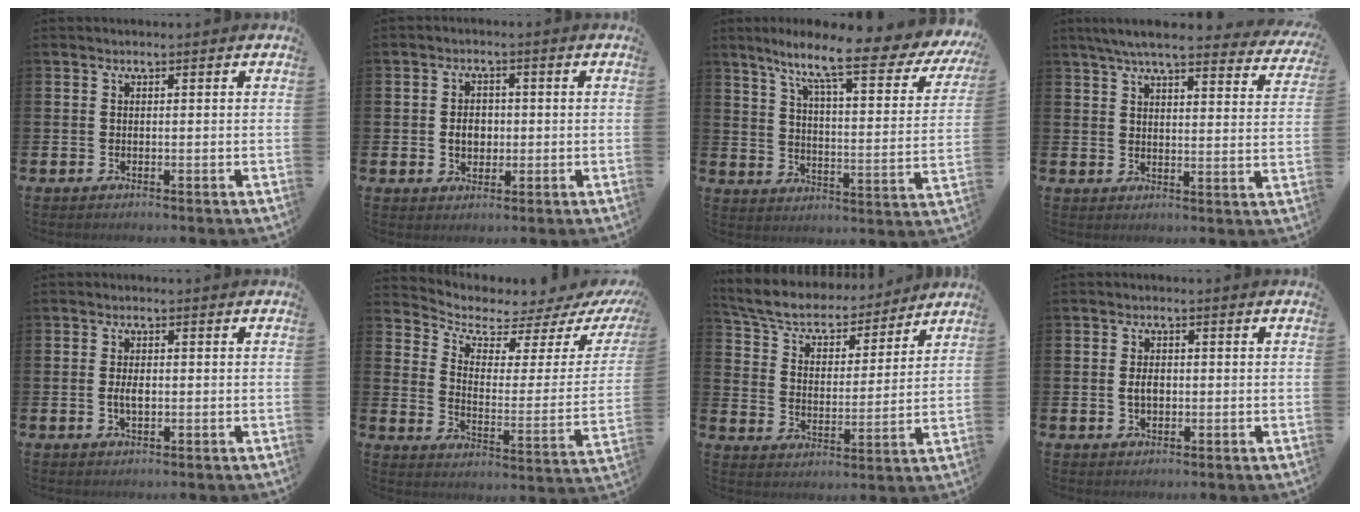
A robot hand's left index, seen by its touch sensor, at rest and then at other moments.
{"total": 3.2, "force": [-0.1, 2.5, 1.9], "torque": [-0.015, -0.002, -0.011]}
{"total": 10.8, "force": [8.0, 1.7, 7.1], "torque": [-0.146, -0.055, 0.122]}
{"total": 6.3, "force": [5.7, 1.0, 2.6], "torque": [-0.060, -0.031, 0.097]}
{"total": 2.2, "force": [0.0, 1.1, 1.9], "torque": [-0.027, -0.001, -0.004]}
{"total": 4.8, "force": [4.2, 1.8, 1.2], "torque": [-0.049, -0.043, 0.062]}
{"total": 7.0, "force": [6.5, 2.3, 1.6], "torque": [-0.070, -0.047, 0.112]}
{"total": 2.4, "force": [0.1, 1.5, 1.9], "torque": [-0.026, 0.002, -0.002]}